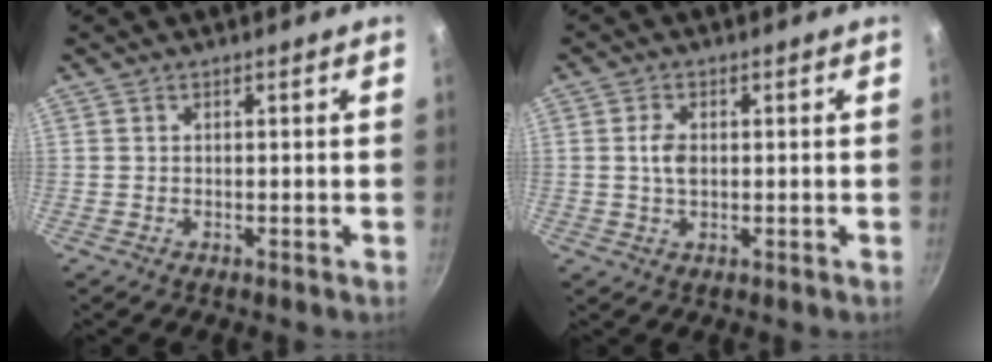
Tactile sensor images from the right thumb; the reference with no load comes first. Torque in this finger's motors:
{"motor_torque": [0.38, 0.12, 0.73, 0.26, 0.19]}